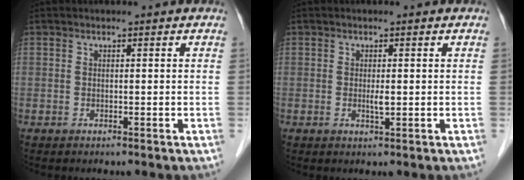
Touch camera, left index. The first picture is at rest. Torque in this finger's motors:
{"motor_torque": [0.19, 0.22, 0.00, 0.00]}